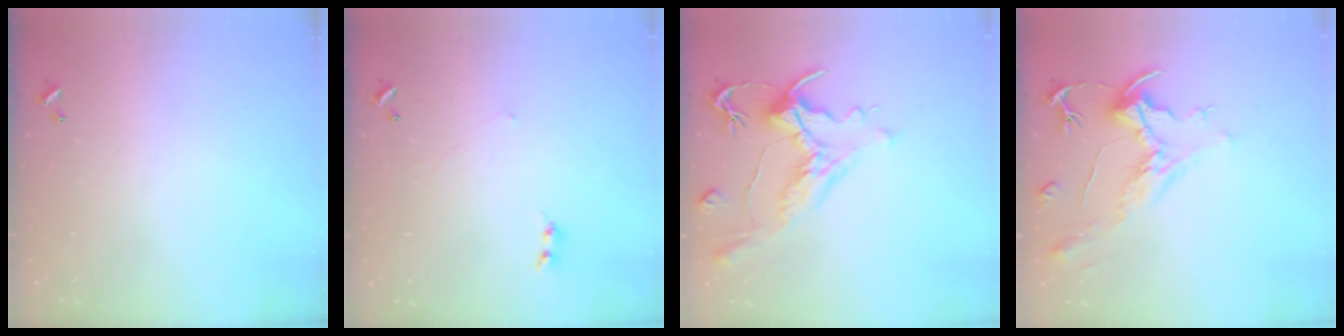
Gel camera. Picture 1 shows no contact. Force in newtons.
{"total": 1.6, "press": 1.5, "slide": 0.5}
{"total": 1.5, "press": 0.4, "slide": 1.5}
{"total": 2.2, "press": 1.7, "slide": 1.3}